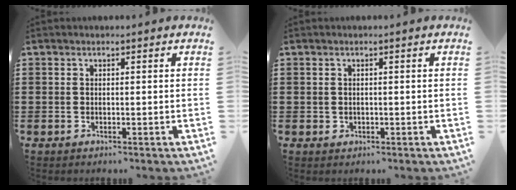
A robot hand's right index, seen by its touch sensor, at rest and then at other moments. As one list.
[{"total": 0.6, "force": [0.2, 0.5, 0.2], "torque": [-0.005, 0.004, 0.004]}]